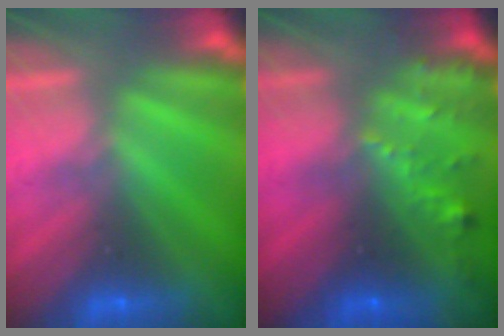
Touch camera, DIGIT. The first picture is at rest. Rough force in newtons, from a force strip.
{"total": 8.5}